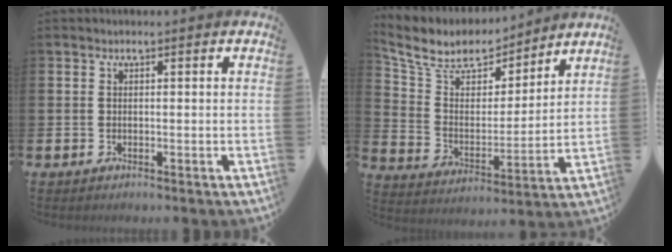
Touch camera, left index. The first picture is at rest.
{"total": 8.7, "force": [7.9, 3.3, 1.5], "torque": [-0.078, -0.054, 0.141]}